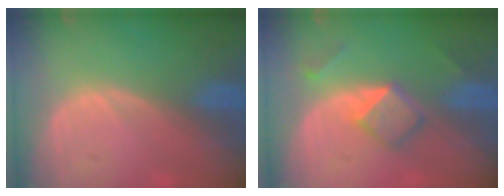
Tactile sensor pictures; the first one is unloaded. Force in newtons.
{"total": 5.3, "press": 4.5, "slide": 2.8}